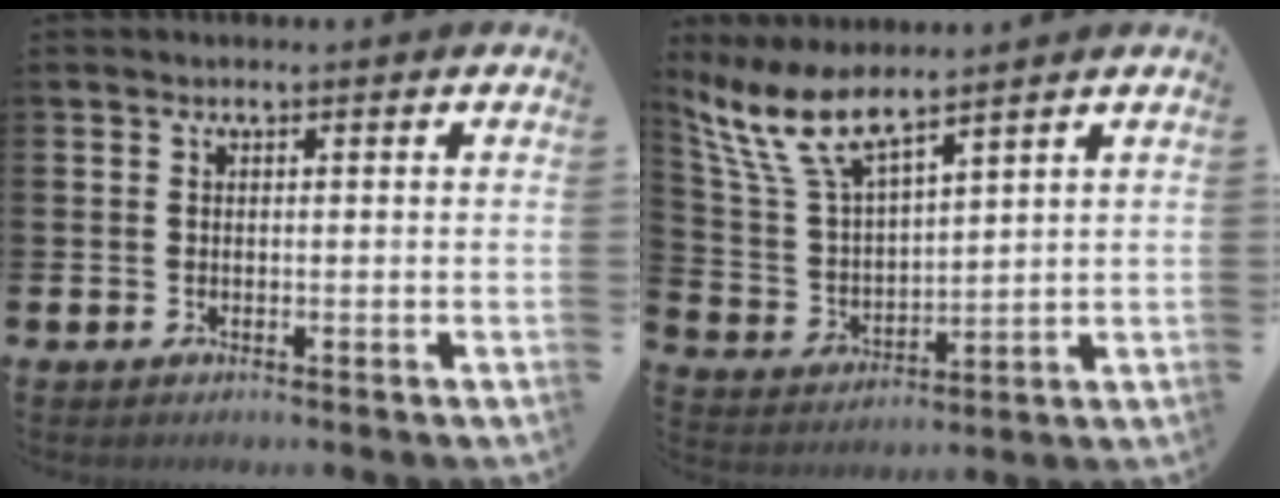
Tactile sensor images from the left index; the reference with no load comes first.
{"total": 8.7, "force": [7.1, 2.3, 4.4], "torque": [-0.116, -0.023, 0.129]}